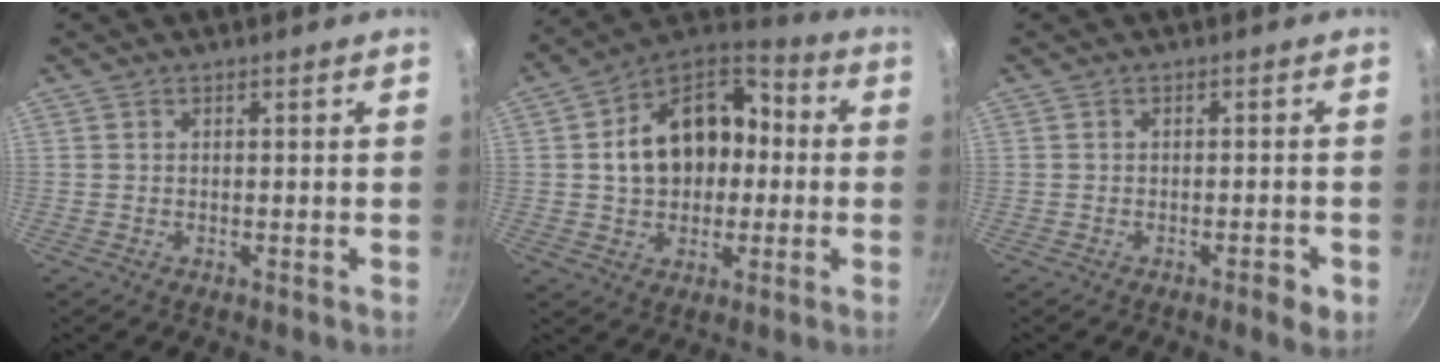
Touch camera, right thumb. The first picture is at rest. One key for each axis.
{"total": 17.7, "fx": 1.0, "fy": 12.4, "fz": 12.6, "tx": -0.154, "ty": 0.033, "tz": 0.009}
{"total": 2.9, "fx": -1.4, "fy": 0.8, "fz": 2.4, "tx": -0.033, "ty": 0.001, "tz": -0.022}